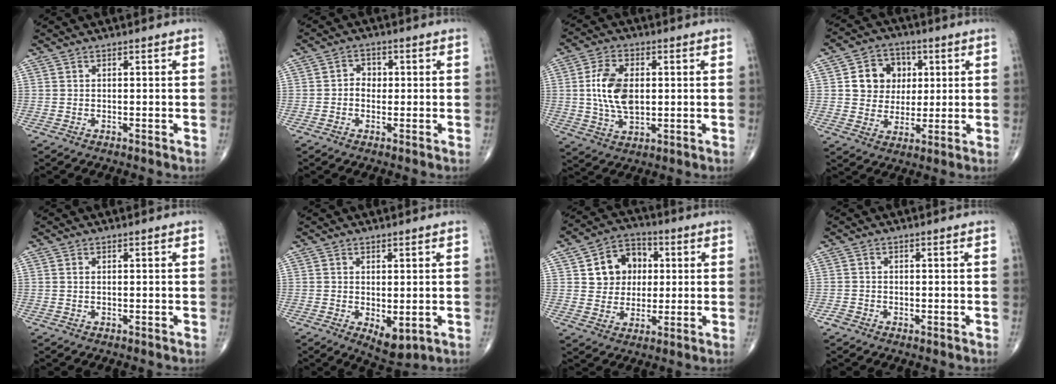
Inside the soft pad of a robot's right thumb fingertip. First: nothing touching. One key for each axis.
{"total": 2.9, "fx": 0.0, "fy": 2.5, "fz": 1.6, "tx": -0.006, "ty": 0.009, "tz": -0.007}
{"total": 10.5, "fx": 0.9, "fy": 6.1, "fz": 8.5, "tx": -0.160, "ty": -0.002, "tz": 0.021}
{"total": 10.1, "fx": 2.3, "fy": 8.7, "fz": 4.5, "tx": -0.025, "ty": -0.001, "tz": 0.037}
{"total": 0.7, "fx": 0.2, "fy": 0.4, "fz": 0.5, "tx": -0.012, "ty": 0.005, "tz": 0.006}
{"total": 4.9, "fx": -0.9, "fy": 2.5, "fz": 4.1, "tx": -0.049, "ty": -0.010, "tz": 0.000}
{"total": 10.8, "fx": 2.4, "fy": 9.0, "fz": 5.4, "tx": -0.042, "ty": 0.005, "tz": 0.037}
{"total": 1.2, "fx": -0.7, "fy": 0.9, "fz": 0.2, "tx": -0.001, "ty": 0.003, "tz": -0.016}